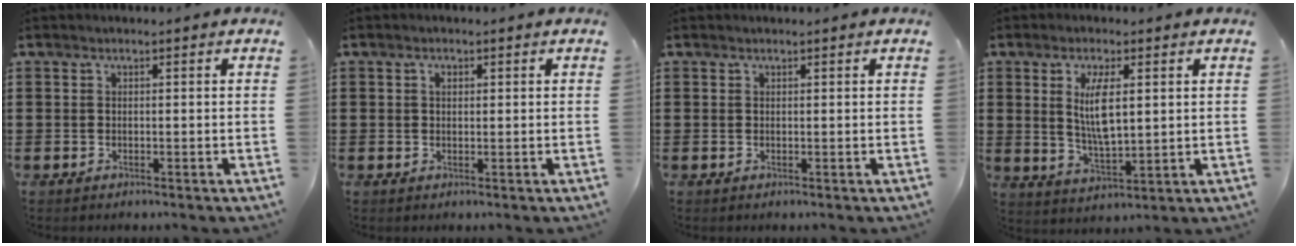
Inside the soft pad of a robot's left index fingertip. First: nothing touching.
{"total": 1.1, "force": [0.4, 0.8, 0.7], "torque": [-0.015, 0.007, 0.008]}
{"total": 0.0}
{"total": 6.5, "force": [1.8, 2.2, 5.8], "torque": [-0.109, 0.001, 0.030]}